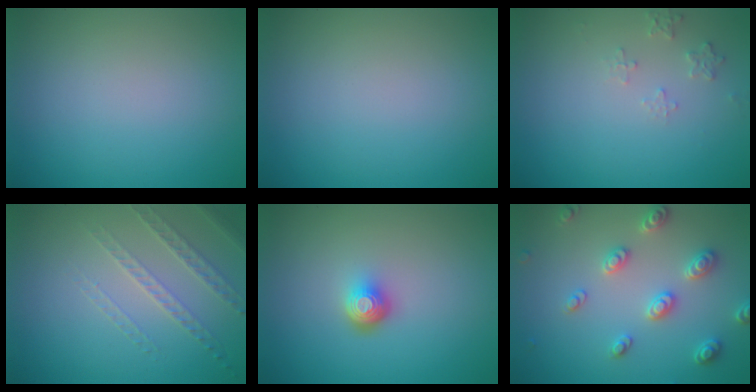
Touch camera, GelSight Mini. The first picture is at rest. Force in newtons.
{"total": 0.0}
{"total": 1.3, "press": 1.3, "slide": 0.2}
{"total": 1.6, "press": 1.3, "slide": 0.9}
{"total": 2.2, "press": 1.5, "slide": 1.6}
{"total": 3.2, "press": 3.0, "slide": 0.9}